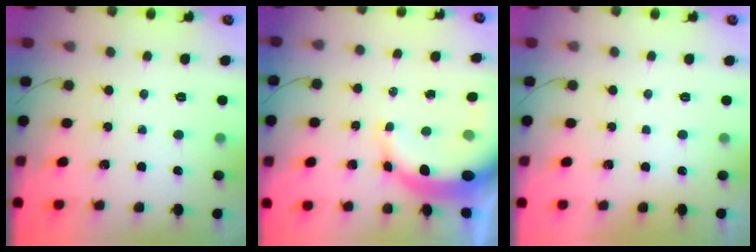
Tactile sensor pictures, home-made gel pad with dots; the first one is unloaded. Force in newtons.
{"total": 11.0, "press": 10.8, "slide": 2.1}
{"total": 3.0, "press": 3.0, "slide": 0.1}